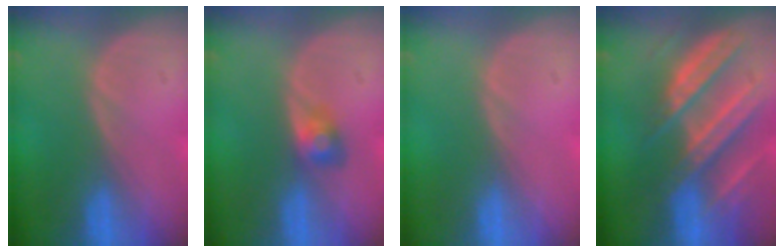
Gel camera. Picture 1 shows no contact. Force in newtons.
{"total": 2.7, "press": 2.7, "slide": 0.3}
{"total": 0.0}
{"total": 10.3, "press": 9.1, "slide": 4.8}